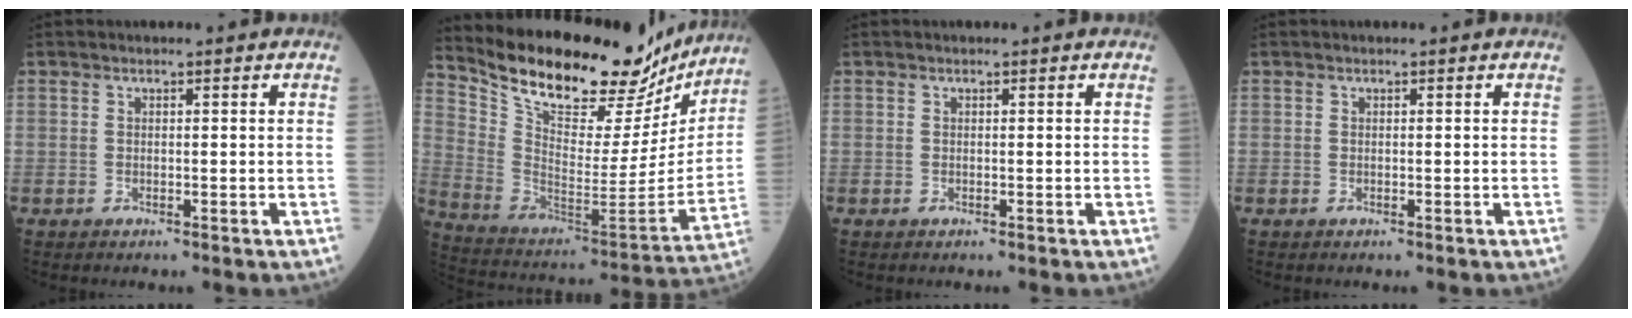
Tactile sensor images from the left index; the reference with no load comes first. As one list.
[{"total": 25.4, "force": [21.6, 7.7, 10.9], "torque": [-0.181, -0.022, 0.323]}, {"total": 0.0}, {"total": 0.0}]